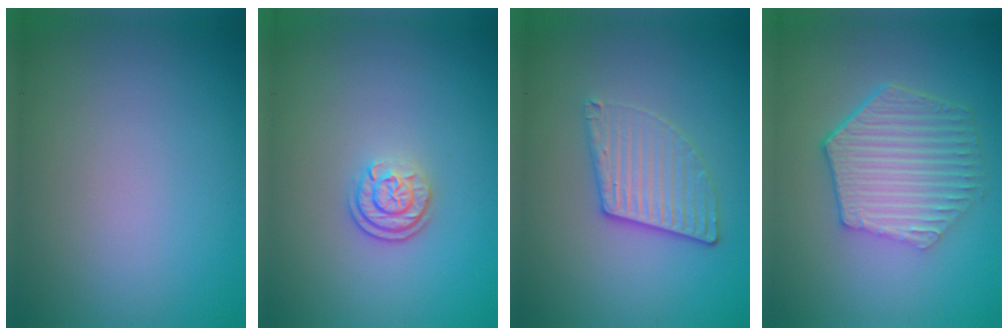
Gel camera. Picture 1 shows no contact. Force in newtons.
{"total": 2.3, "press": 1.7, "slide": 1.5}
{"total": 3.4, "press": 2.9, "slide": 1.7}
{"total": 6.0, "press": 4.5, "slide": 4.0}